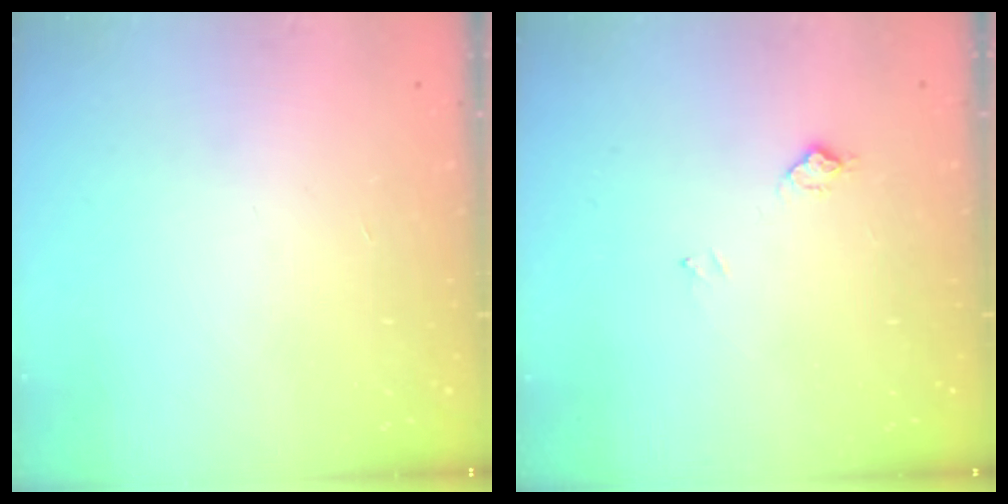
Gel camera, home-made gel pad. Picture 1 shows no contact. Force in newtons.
{"total": 6.9, "press": 6.8, "slide": 0.7}